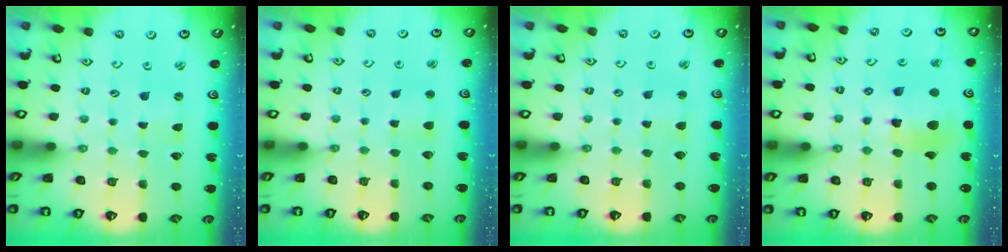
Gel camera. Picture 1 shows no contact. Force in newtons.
{"total": 3.1, "press": 3.0, "slide": 0.5}
{"total": 2.2, "press": 2.2, "slide": 0.3}
{"total": 12.9, "press": 12.8, "slide": 1.7}